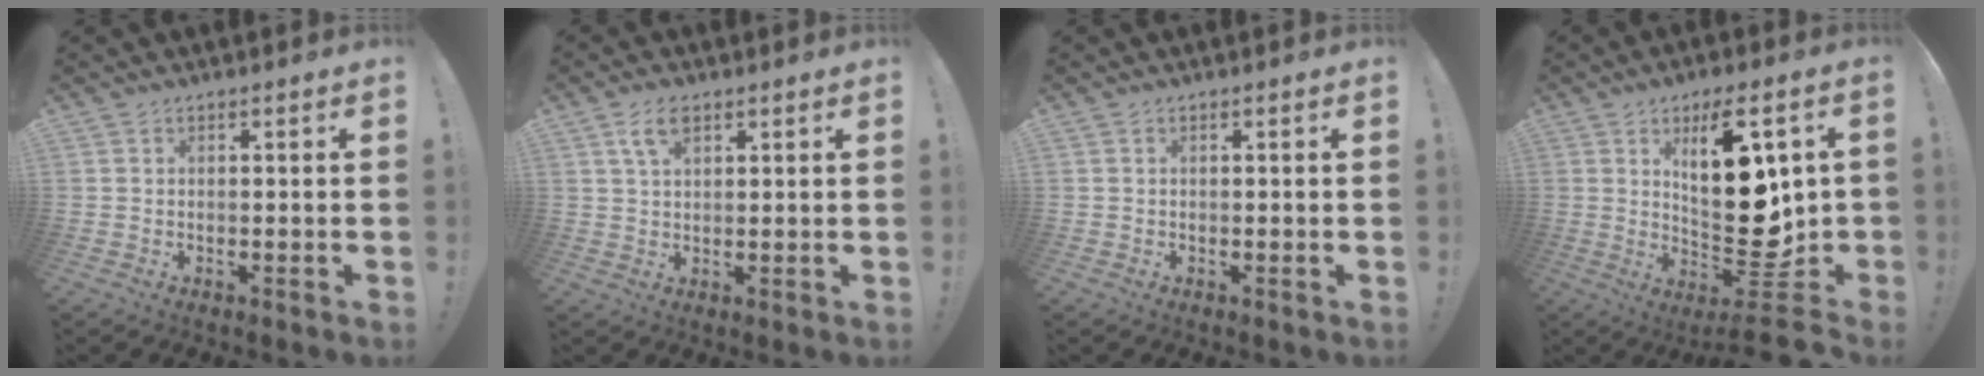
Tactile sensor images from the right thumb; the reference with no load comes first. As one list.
[{"total": 5.2, "force": [2.7, 2.6, 3.6], "torque": [-0.061, -0.003, 0.049]}, {"total": 0.0}, {"total": 22.1, "force": [1.5, 8.5, 20.3], "torque": [-0.324, -0.017, 0.023]}]